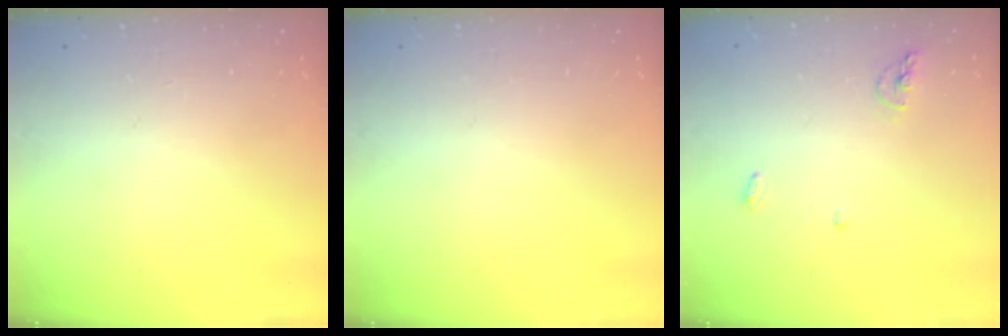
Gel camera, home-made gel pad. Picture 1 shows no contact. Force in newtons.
{"total": 0.0}
{"total": 5.2, "press": 5.0, "slide": 1.2}